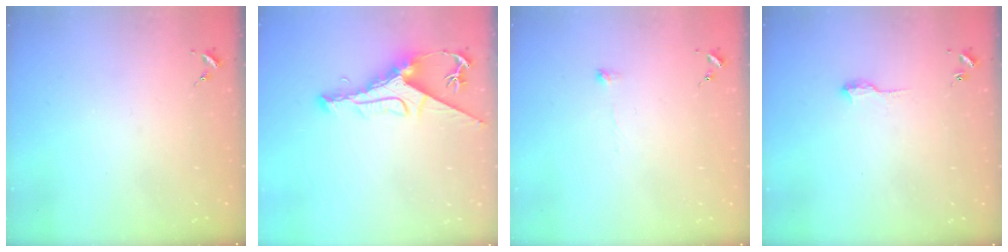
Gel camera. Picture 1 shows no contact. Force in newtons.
{"total": 10.2, "press": 10.1, "slide": 1.4}
{"total": 5.0, "press": 5.0, "slide": 0.3}
{"total": 5.9, "press": 5.8, "slide": 0.6}